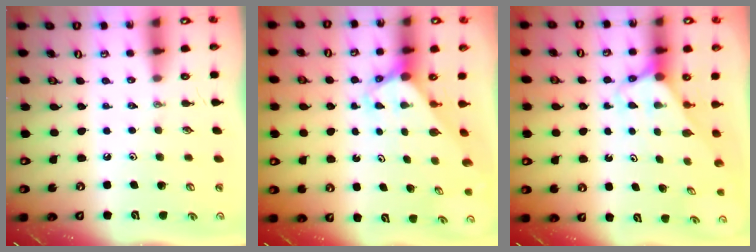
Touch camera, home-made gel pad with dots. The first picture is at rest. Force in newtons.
{"total": 3.2, "press": 3.2, "slide": 0.2}
{"total": 2.6, "press": 2.6, "slide": 0.1}